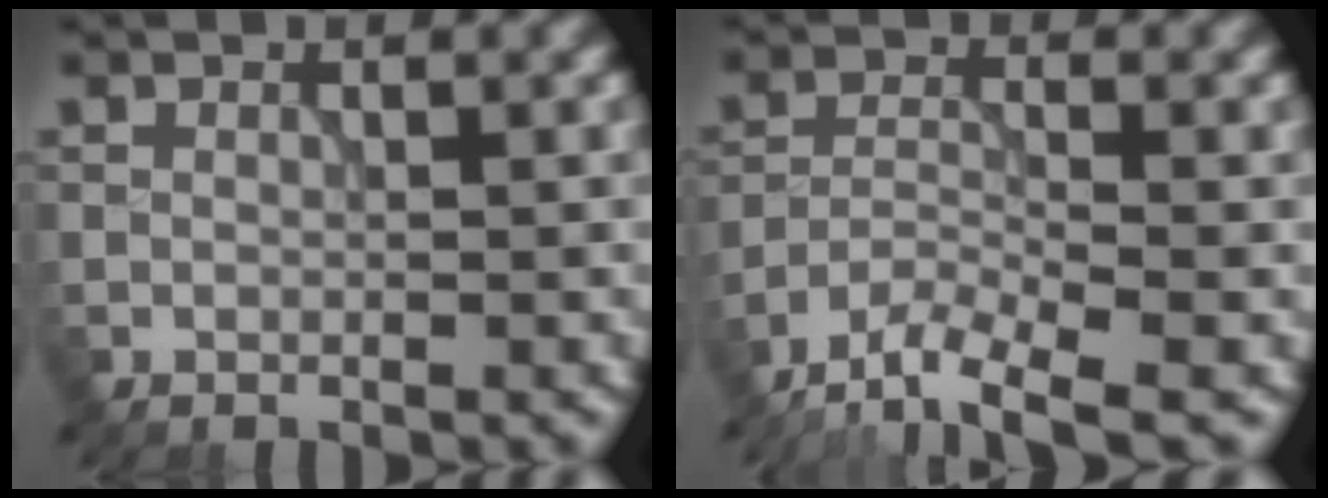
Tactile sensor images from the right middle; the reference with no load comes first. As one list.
[{"total": 6.3, "force": [-4.9, 1.4, 3.7], "torque": [-0.068, -0.012, -0.096]}]